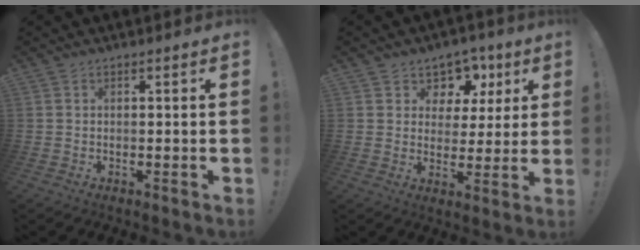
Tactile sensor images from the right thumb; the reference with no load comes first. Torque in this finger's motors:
{"motor_torque": [-0.27, 0.86, -0.05, 0.05, 0.00]}